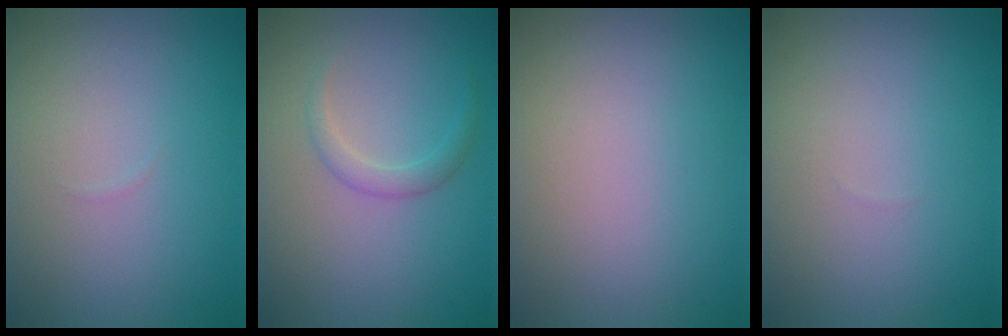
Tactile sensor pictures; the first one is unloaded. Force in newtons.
{"total": 1.5, "press": 1.5, "slide": 0.0}
{"total": 0.0}
{"total": 0.0}